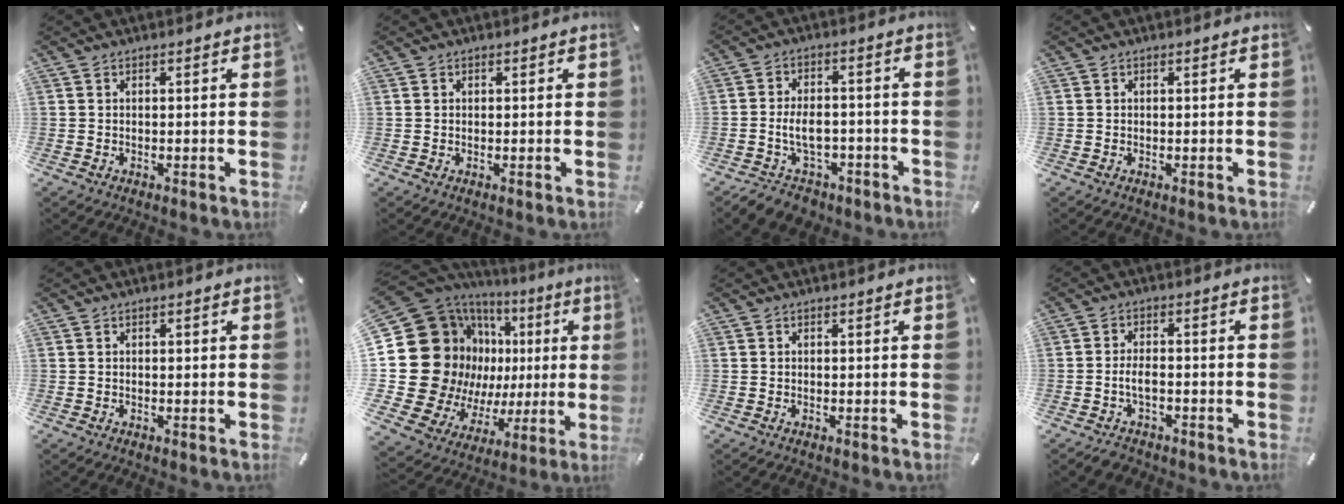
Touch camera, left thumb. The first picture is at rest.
{"total": 0.5, "force": [0.1, 0.5, 0.1], "torque": [0.001, 0.004, 0.002]}
{"total": 8.7, "force": [-3.3, 6.1, 5.2], "torque": [-0.103, 0.026, -0.055]}
{"total": 0.0}
{"total": 0.6, "force": [0.1, 0.5, 0.4], "torque": [-0.007, 0.000, 0.001]}
{"total": 29.3, "force": [3.9, 21.6, 19.4], "torque": [-0.338, -0.076, 0.123]}
{"total": 0.0}
{"total": 4.2, "force": [-1.8, 2.5, 2.8], "torque": [-0.055, 0.011, -0.034]}